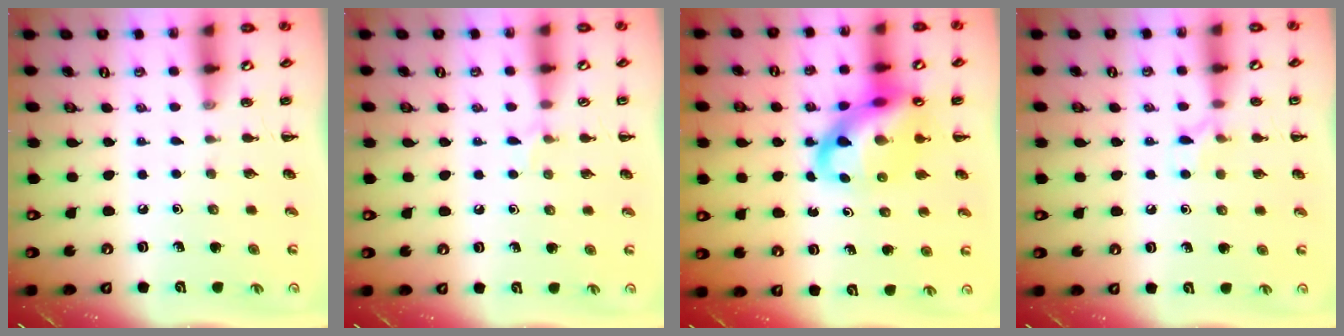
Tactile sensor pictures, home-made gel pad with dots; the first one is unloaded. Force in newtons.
{"total": 5.2, "press": 4.8, "slide": 1.9}
{"total": 14.8, "press": 14.3, "slide": 4.0}
{"total": 5.8, "press": 5.5, "slide": 1.8}